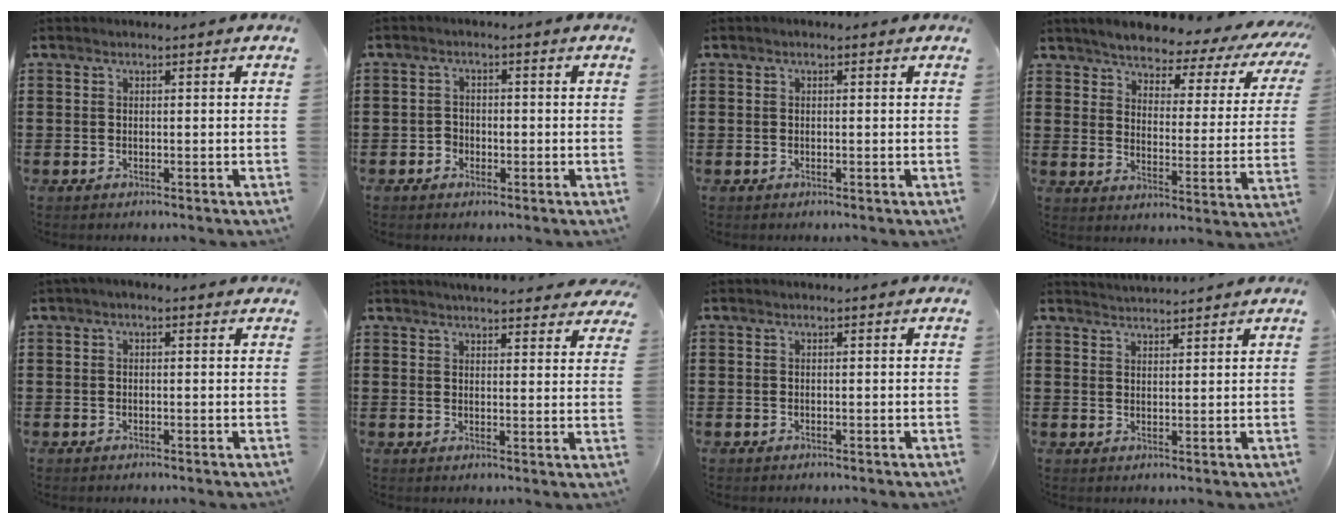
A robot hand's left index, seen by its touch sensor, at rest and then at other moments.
{"total": 1.8, "force": [-0.9, 1.5, 0.5], "torque": [-0.015, 0.003, -0.021]}
{"total": 0.0}
{"total": 3.9, "force": [3.7, 0.7, 1.0], "torque": [-0.046, -0.031, 0.053]}
{"total": 0.7, "force": [-0.2, 0.4, 0.6], "torque": [-0.012, 0.003, -0.004]}
{"total": 3.9, "force": [3.9, 0.0, 0.7], "torque": [-0.016, -0.015, 0.069]}
{"total": 0.0}
{"total": 2.4, "force": [2.3, -0.3, -0.4], "torque": [0.001, -0.007, 0.045]}